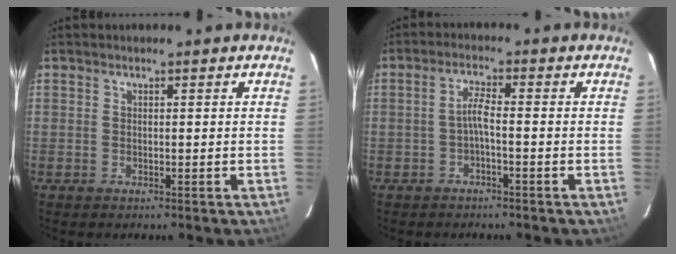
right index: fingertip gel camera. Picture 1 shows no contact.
{"total": 2.1, "force": [-0.9, 0.0, 1.9], "torque": [-0.039, 0.005, -0.018]}